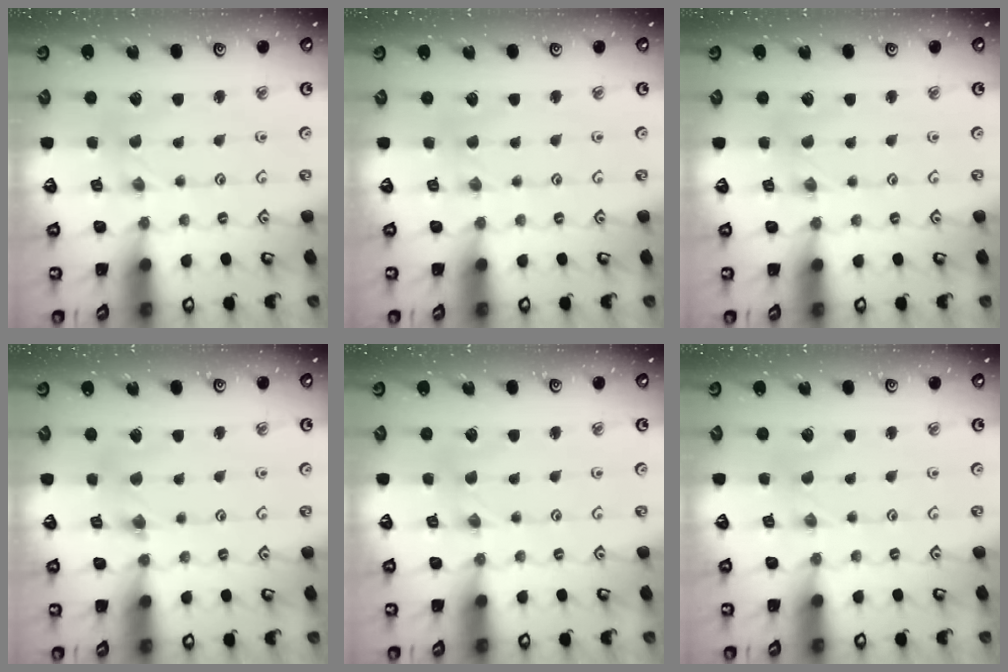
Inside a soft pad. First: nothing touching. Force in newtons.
{"total": 1.3, "press": 1.3, "slide": 0.1}
{"total": 1.5, "press": 1.5, "slide": 0.3}
{"total": 2.7, "press": 2.7, "slide": 0.3}
{"total": 0.0}
{"total": 0.0}